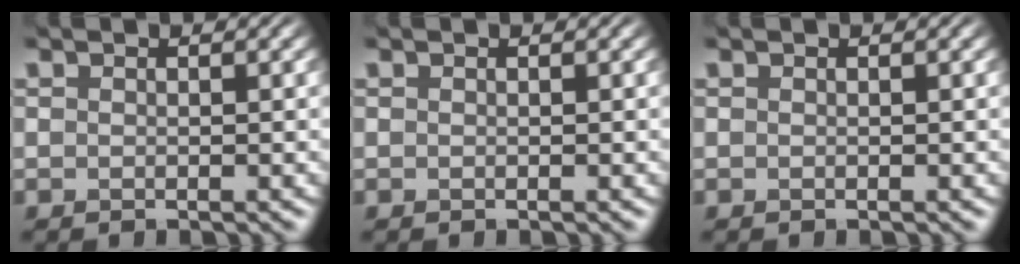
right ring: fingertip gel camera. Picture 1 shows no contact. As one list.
[{"total": 0.0}, {"total": 0.0}]